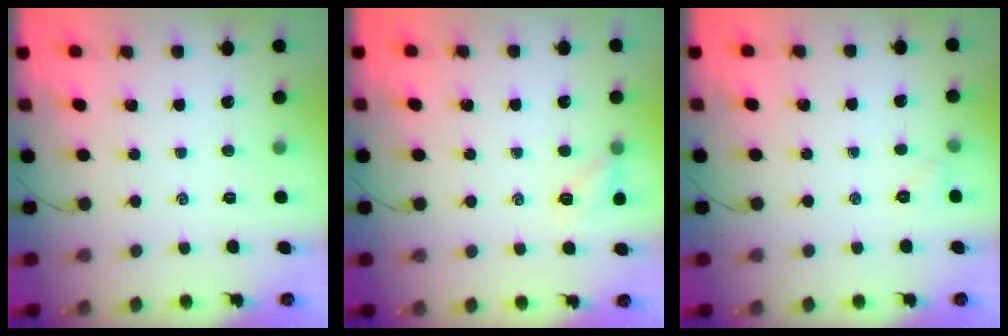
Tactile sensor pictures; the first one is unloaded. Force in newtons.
{"total": 6.3, "press": 6.2, "slide": 1.3}
{"total": 2.9, "press": 2.7, "slide": 1.0}